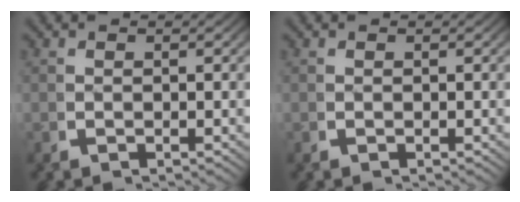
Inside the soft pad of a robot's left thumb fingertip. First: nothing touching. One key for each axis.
{"total": 0.0}